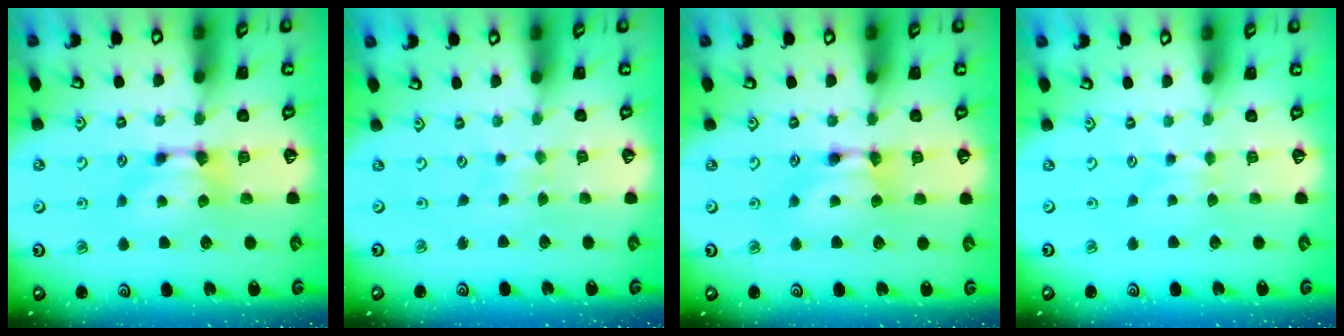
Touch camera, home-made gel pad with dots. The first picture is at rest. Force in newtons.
{"total": 3.5, "press": 3.5, "slide": 0.3}
{"total": 1.6, "press": 1.6, "slide": 0.2}
{"total": 2.3, "press": 2.2, "slide": 0.3}